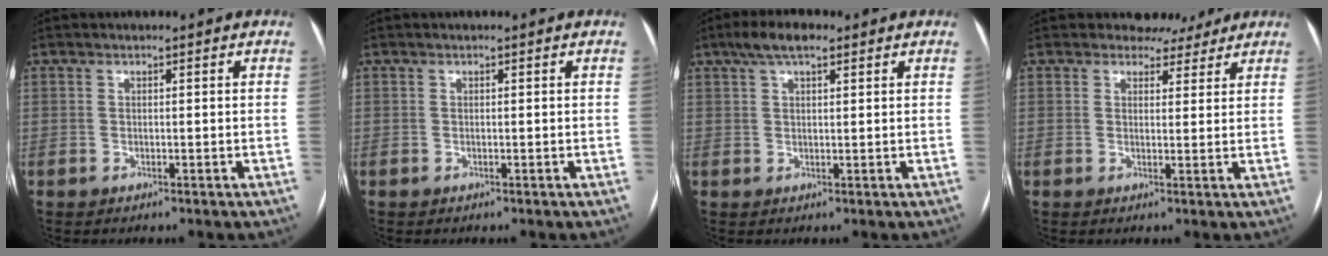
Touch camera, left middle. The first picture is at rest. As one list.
[{"total": 0.0}, {"total": 5.0, "force": [3.2, 1.6, 3.5], "torque": [-0.071, 0.021, 0.056]}, {"total": 3.9, "force": [3.4, 2.0, 0.1], "torque": [0.005, -0.001, 0.035]}]